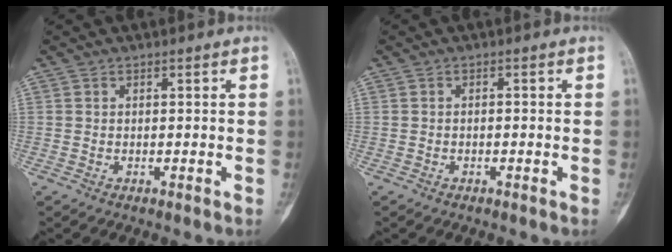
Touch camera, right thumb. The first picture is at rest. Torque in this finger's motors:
{"motor_torque": [-0.22, -0.05, -0.18, -0.11, -0.05]}